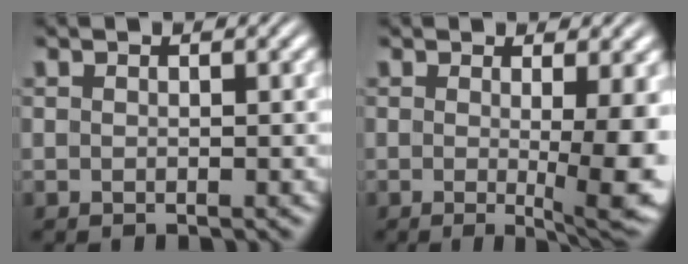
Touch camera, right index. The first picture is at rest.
{"total": 5.7, "force": [-1.2, 0.7, 5.5], "torque": [-0.072, -0.016, -0.015]}